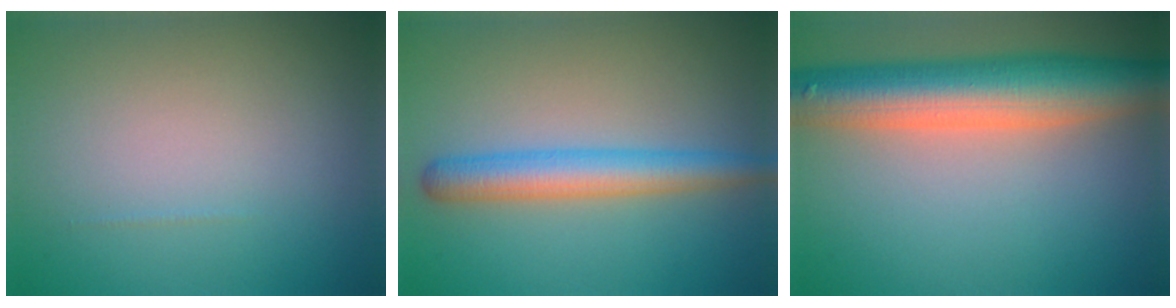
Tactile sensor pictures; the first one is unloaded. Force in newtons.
{"total": 4.3, "press": 4.3, "slide": 0.1}
{"total": 9.4, "press": 9.3, "slide": 0.6}